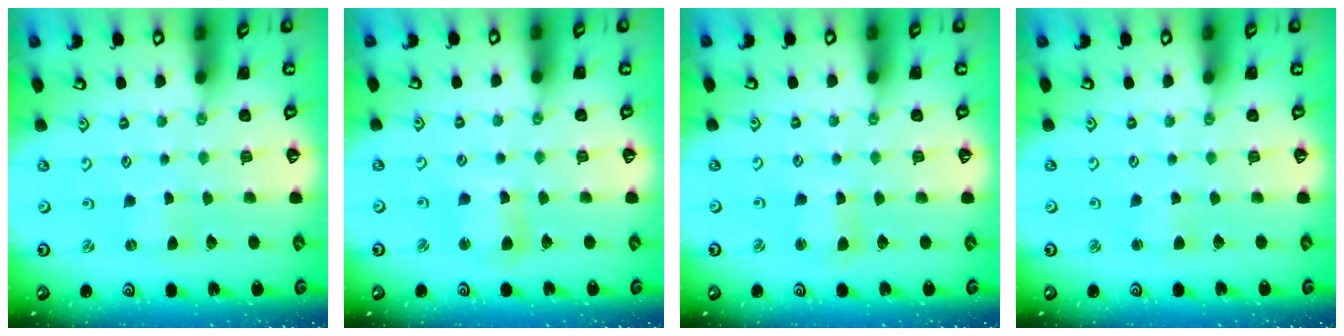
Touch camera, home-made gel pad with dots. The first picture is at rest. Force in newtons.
{"total": 4.7, "press": 4.7, "slide": 0.6}
{"total": 2.7, "press": 2.7, "slide": 0.3}
{"total": 2.7, "press": 2.6, "slide": 0.4}